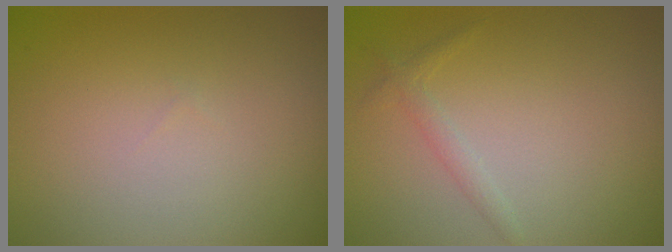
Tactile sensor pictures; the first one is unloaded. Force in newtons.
{"total": 1.1, "press": 1.1, "slide": 0.0}